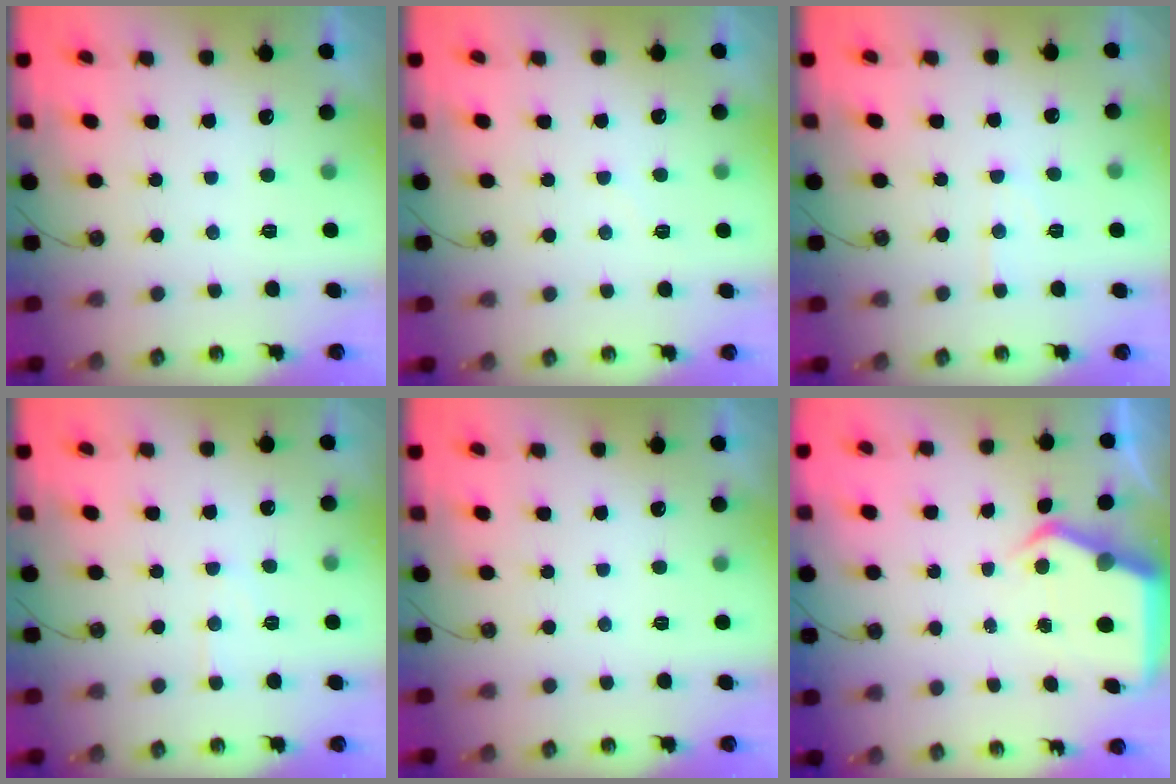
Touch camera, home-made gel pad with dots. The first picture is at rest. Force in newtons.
{"total": 4.6, "press": 4.6, "slide": 0.6}
{"total": 5.9, "press": 5.9, "slide": 0.6}
{"total": 6.2, "press": 6.2, "slide": 0.4}
{"total": 0.0}
{"total": 5.5, "press": 5.4, "slide": 0.4}